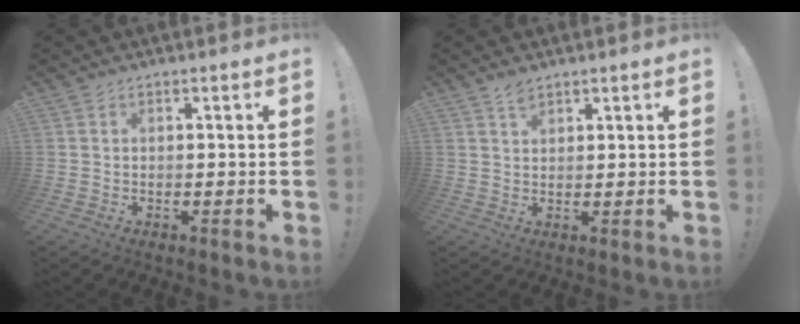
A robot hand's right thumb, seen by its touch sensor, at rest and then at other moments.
{"total": 2.6, "force": [2.2, 0.9, 1.0], "torque": [0.000, -0.016, 0.036]}